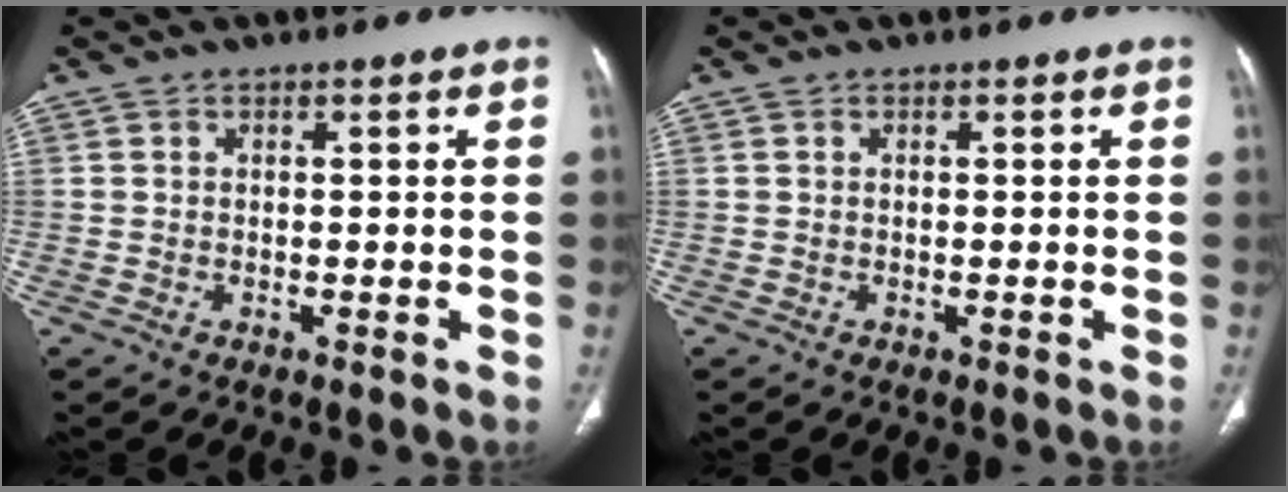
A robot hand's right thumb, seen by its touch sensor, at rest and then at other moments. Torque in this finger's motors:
{"motor_torque": [-0.02, 0.00, -0.01, 0.00, 0.01]}